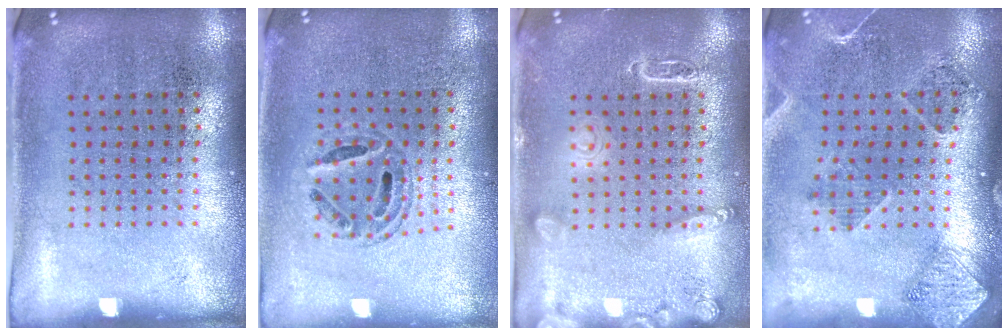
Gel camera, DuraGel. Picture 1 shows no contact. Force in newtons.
{"total": 0.8, "press": 0.8, "slide": 0.2}
{"total": 2.5, "press": 2.5, "slide": 0.3}
{"total": 1.5, "press": 1.4, "slide": 0.5}